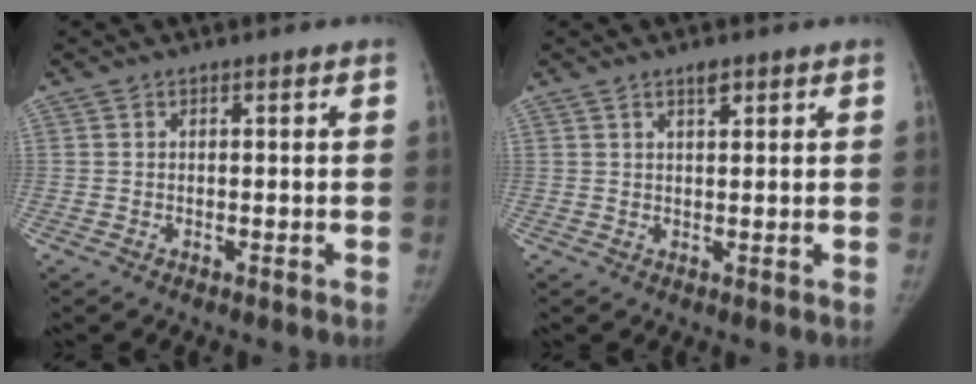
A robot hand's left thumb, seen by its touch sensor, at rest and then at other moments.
{"total": 2.1, "force": [1.4, 0.7, 1.4], "torque": [-0.019, -0.008, 0.022]}